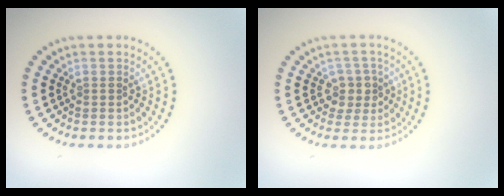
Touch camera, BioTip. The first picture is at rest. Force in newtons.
{"total": 2.3, "press": 2.1, "slide": 0.9}